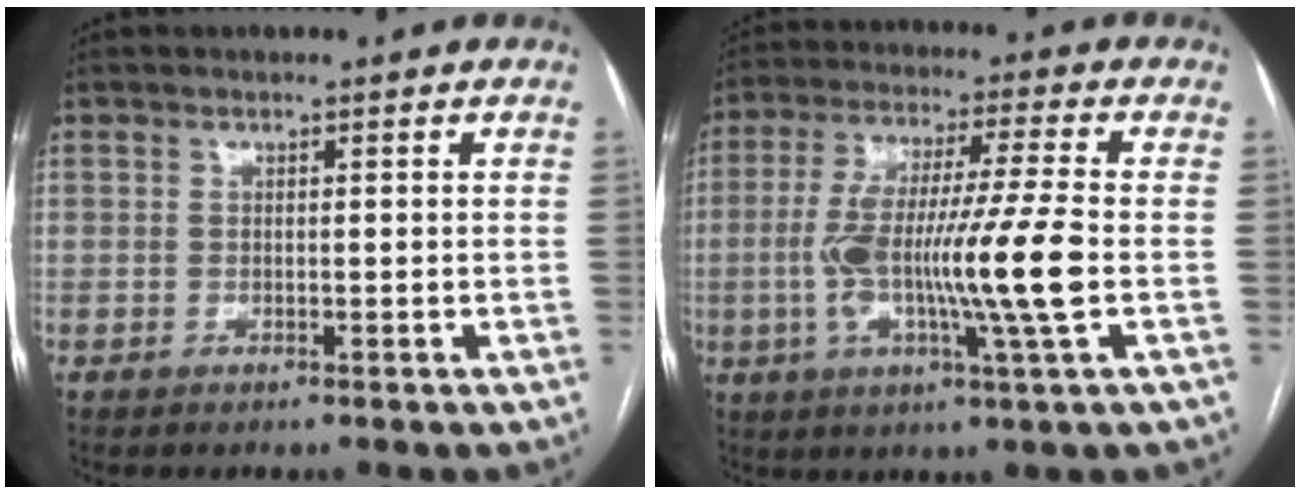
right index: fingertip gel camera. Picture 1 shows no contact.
{"total": 14.8, "force": [-2.3, -0.2, 14.6], "torque": [-0.280, -0.004, -0.048]}